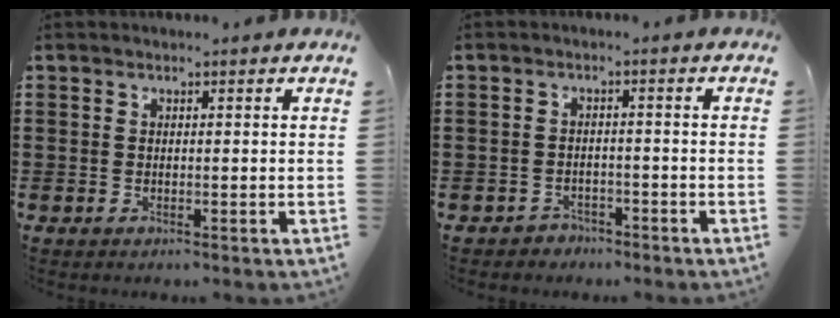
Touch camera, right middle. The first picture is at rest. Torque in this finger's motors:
{"motor_torque": [0.38, -0.17, 0.00, 0.00]}